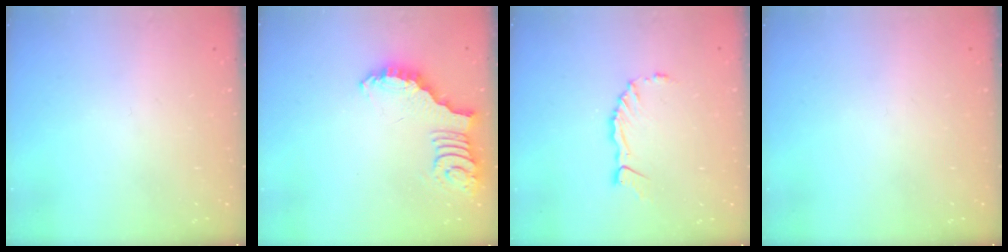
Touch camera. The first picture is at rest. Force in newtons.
{"total": 2.5, "press": 2.5, "slide": 0.5}
{"total": 3.7, "press": 3.7, "slide": 0.2}
{"total": 0.0}